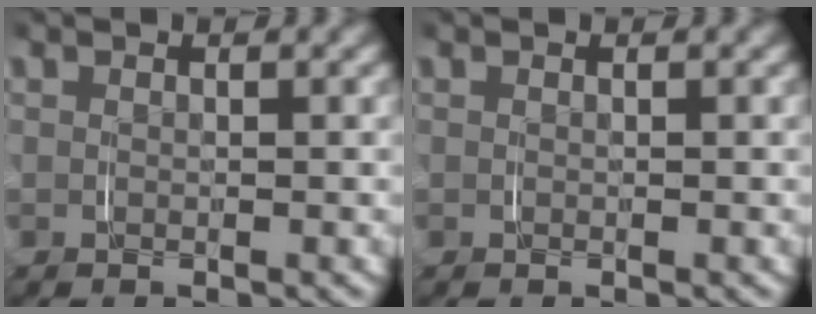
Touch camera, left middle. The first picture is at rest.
{"total": 0.0}